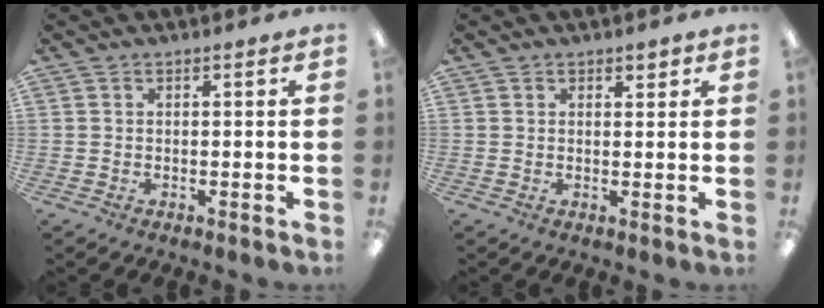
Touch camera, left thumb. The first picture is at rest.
{"total": 1.5, "force": [1.1, 0.8, 0.4], "torque": [0.000, -0.002, 0.019]}